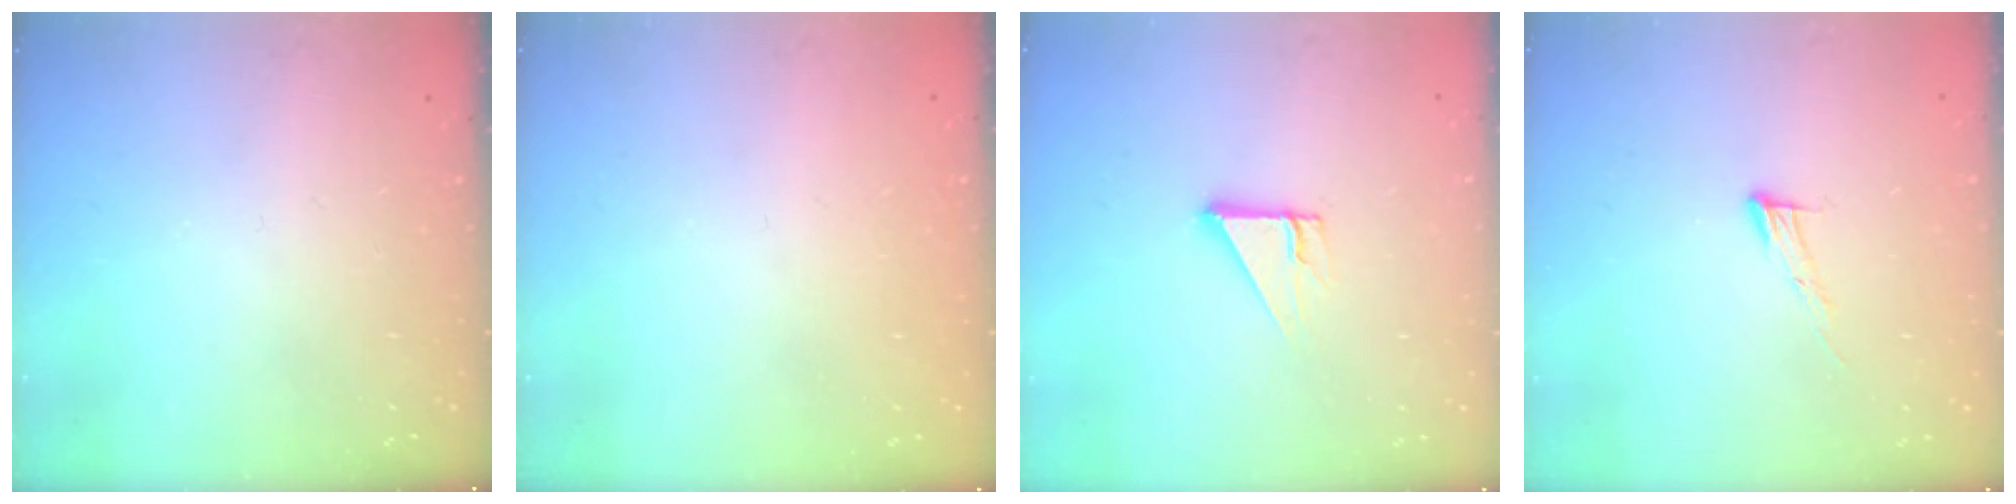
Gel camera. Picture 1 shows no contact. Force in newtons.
{"total": 1.6, "press": 1.6, "slide": 0.1}
{"total": 4.3, "press": 4.3, "slide": 0.4}
{"total": 6.4, "press": 6.4, "slide": 0.4}